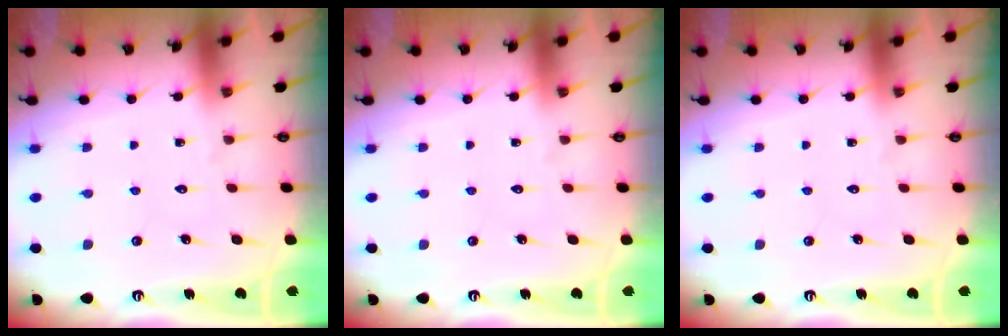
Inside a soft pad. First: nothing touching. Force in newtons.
{"total": 0.0}
{"total": 0.0}